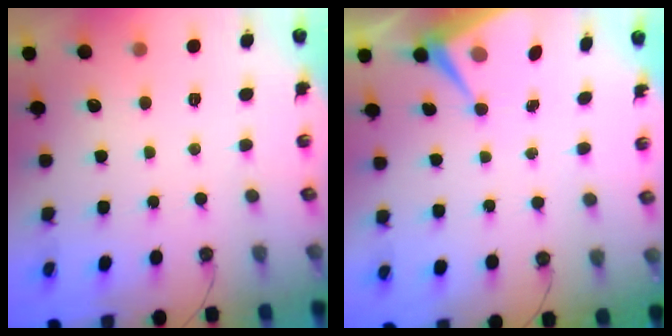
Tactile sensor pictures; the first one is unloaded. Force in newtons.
{"total": 8.2, "press": 8.2, "slide": 0.1}